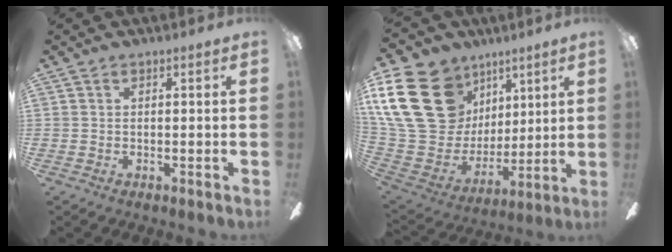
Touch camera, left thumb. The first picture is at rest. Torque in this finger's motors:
{"motor_torque": [0.53, 0.80, 1.62, -1.15, 0.53]}